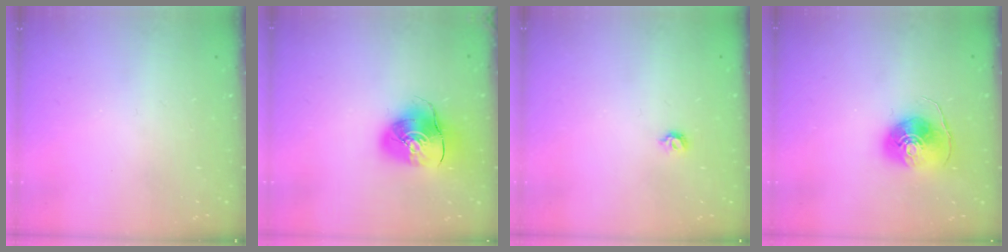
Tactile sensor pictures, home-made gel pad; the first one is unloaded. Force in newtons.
{"total": 10.6, "press": 10.5, "slide": 1.5}
{"total": 4.1, "press": 4.0, "slide": 0.8}
{"total": 8.8, "press": 8.8, "slide": 0.6}